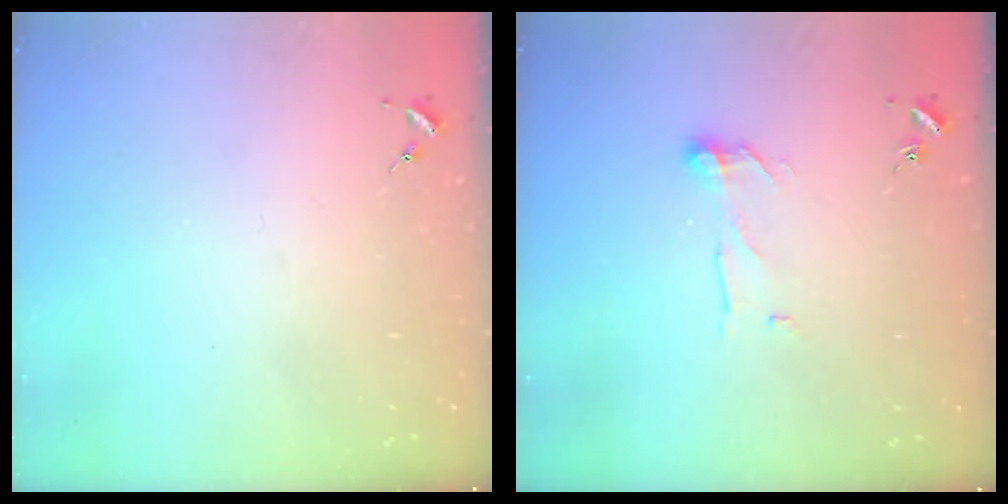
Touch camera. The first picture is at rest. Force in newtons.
{"total": 7.5, "press": 7.5, "slide": 0.2}